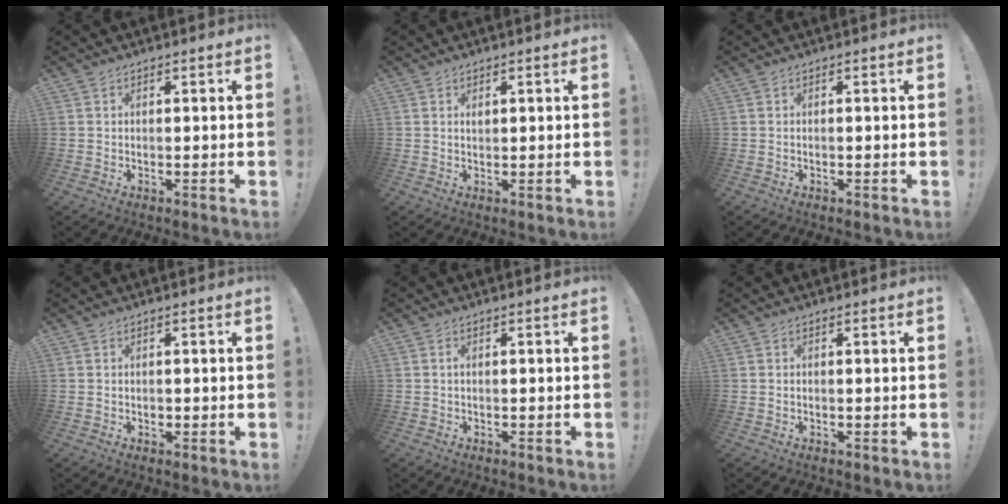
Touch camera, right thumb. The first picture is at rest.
{"total": 1.1, "force": [0.6, 0.7, 0.6], "torque": [-0.001, -0.004, 0.010]}
{"total": 0.0}
{"total": 0.9, "force": [-0.4, 0.7, 0.3], "torque": [-0.006, 0.003, -0.008]}
{"total": 0.6, "force": [-0.3, 0.6, -0.1], "torque": [-0.006, 0.006, -0.005]}
{"total": 0.0}